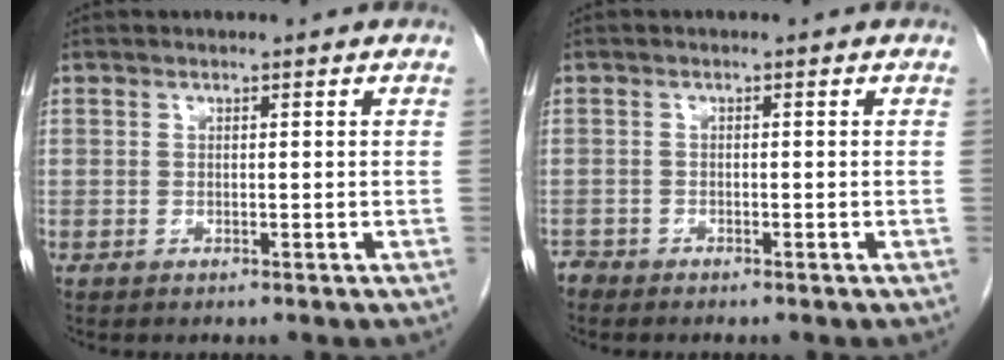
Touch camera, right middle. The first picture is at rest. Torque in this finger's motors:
{"motor_torque": [0.18, -0.08, -0.01, -0.01]}